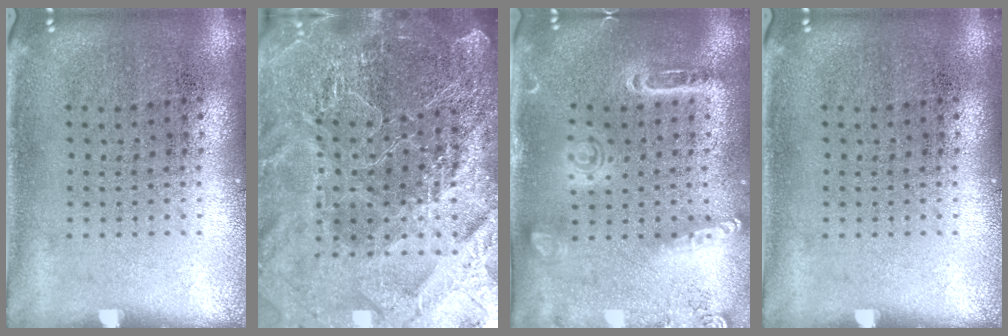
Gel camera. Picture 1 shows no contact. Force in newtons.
{"total": 6.1, "press": 5.3, "slide": 3.0}
{"total": 1.6, "press": 1.5, "slide": 0.4}
{"total": 0.0}